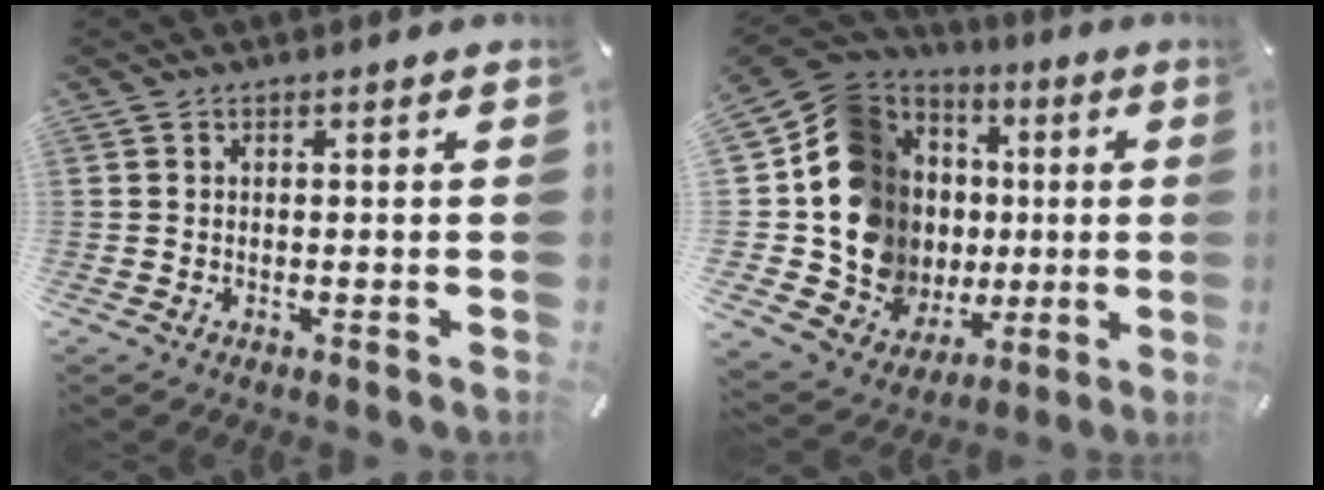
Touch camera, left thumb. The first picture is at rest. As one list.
[{"total": 18.6, "force": [0.6, 15.9, 9.6], "torque": [-0.205, -0.040, 0.036]}]